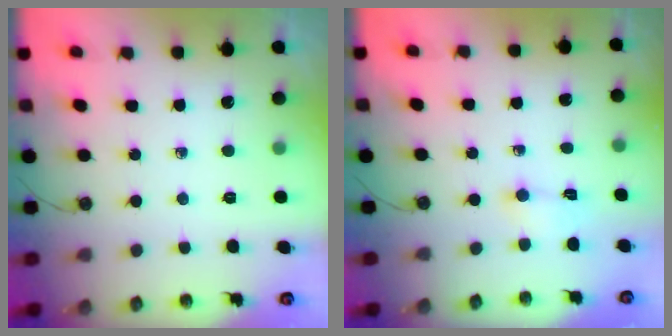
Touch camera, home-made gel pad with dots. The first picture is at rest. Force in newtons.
{"total": 1.9, "press": 1.7, "slide": 0.7}